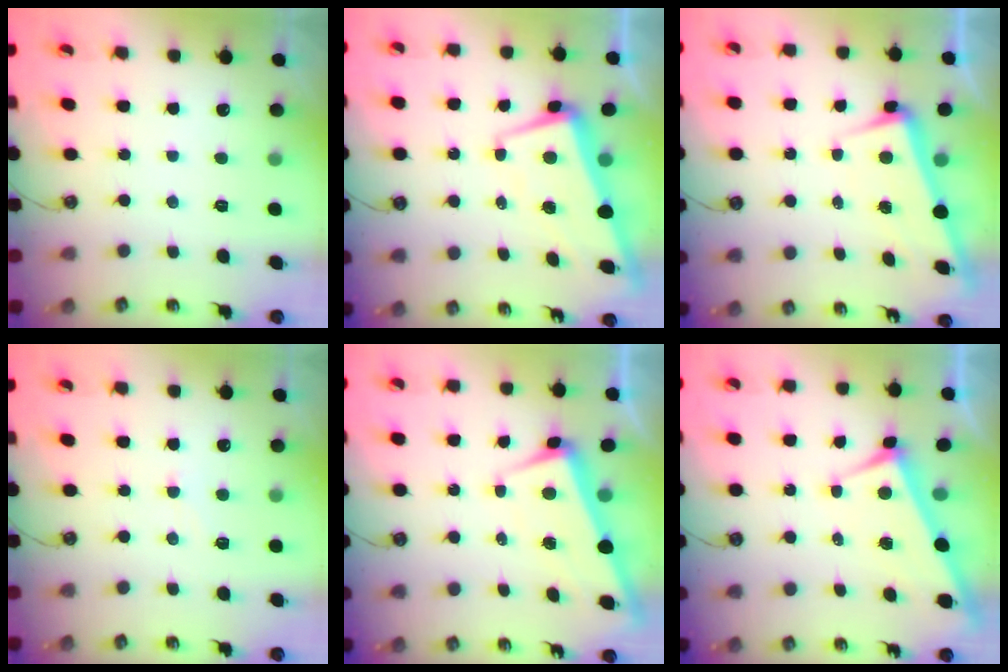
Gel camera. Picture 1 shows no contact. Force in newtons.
{"total": 1.2, "press": 0.4, "slide": 1.1}
{"total": 3.0, "press": 2.9, "slide": 0.8}
{"total": 0.7, "press": 0.5, "slide": 0.5}
{"total": 1.2, "press": 1.1, "slide": 0.5}
{"total": 3.9, "press": 3.8, "slide": 0.7}